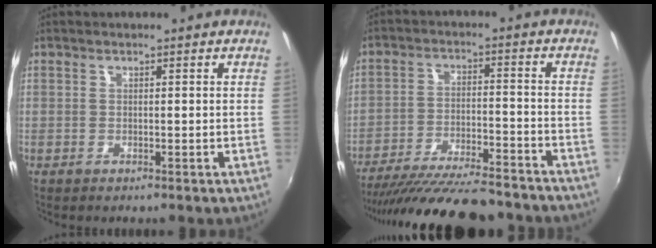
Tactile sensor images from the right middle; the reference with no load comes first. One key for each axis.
{"total": 21.2, "fx": -18.6, "fy": 3.9, "fz": 9.3, "tx": -0.179, "ty": -0.037, "tz": -0.274}